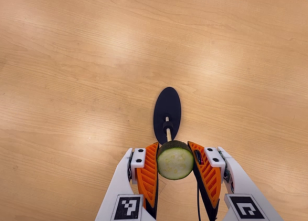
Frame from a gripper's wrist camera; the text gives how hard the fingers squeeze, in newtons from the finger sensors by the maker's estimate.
{"total": 11.9, "left": 11.4, "right": 12.4}